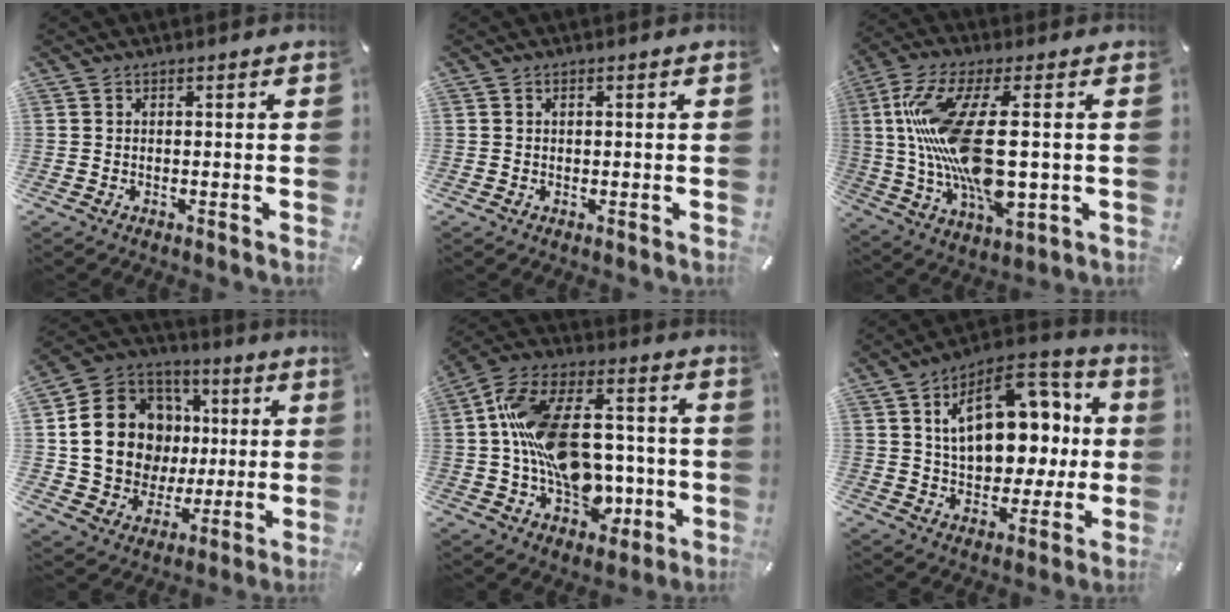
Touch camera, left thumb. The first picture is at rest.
{"total": 0.7, "force": [0.1, 0.5, 0.4], "torque": [-0.009, 0.002, 0.002]}
{"total": 21.7, "force": [2.1, 8.5, 19.8], "torque": [-0.423, -0.022, 0.033]}
{"total": 18.8, "force": [2.2, 16.2, 9.3], "torque": [-0.173, -0.006, 0.061]}
{"total": 21.8, "force": [-0.4, 15.4, 15.5], "torque": [-0.290, 0.018, 0.006]}
{"total": 20.9, "force": [4.9, 13.2, 15.4], "torque": [-0.237, -0.012, 0.084]}